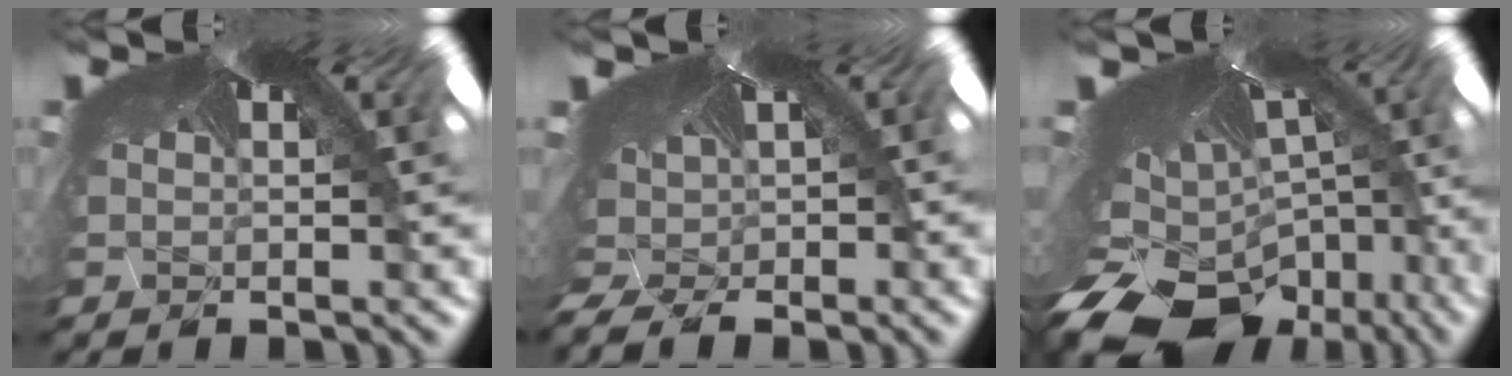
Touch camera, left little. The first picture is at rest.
{"total": 3.7, "force": [-2.9, 0.8, 2.0], "torque": [-0.056, -0.034, -0.023]}
{"total": 12.7, "force": [-12.4, 2.5, 0.6], "torque": [-0.027, -0.074, -0.183]}